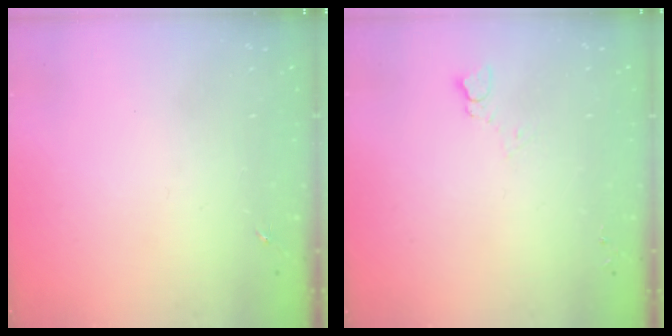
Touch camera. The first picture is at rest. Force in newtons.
{"total": 3.8, "press": 3.8, "slide": 0.3}